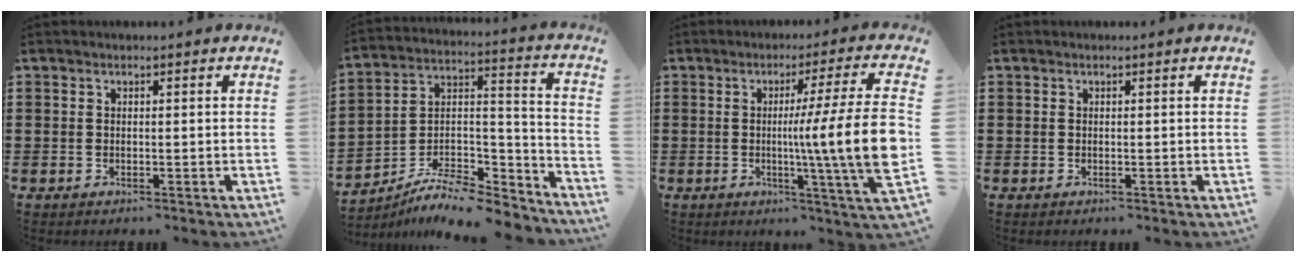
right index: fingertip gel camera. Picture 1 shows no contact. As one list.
[{"total": 8.6, "force": [-7.4, 2.7, 3.6], "torque": [-0.068, 0.014, -0.144]}, {"total": 13.8, "force": [-0.7, -0.4, 13.8], "torque": [-0.216, -0.025, -0.024]}, {"total": 0.0}]